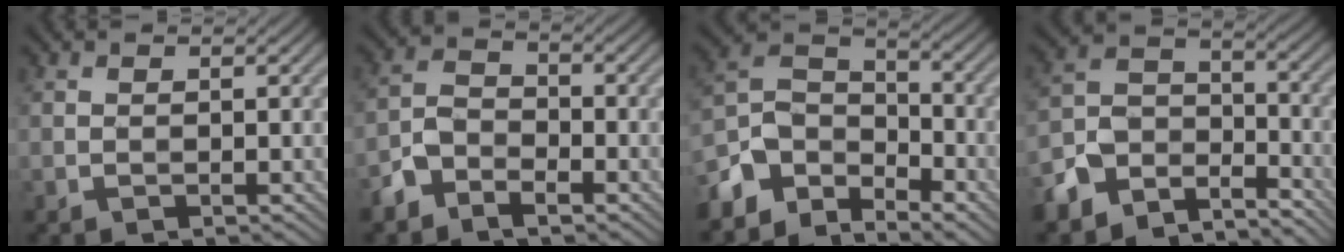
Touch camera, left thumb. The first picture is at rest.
{"total": 4.4, "force": [-3.2, 2.3, 2.1], "torque": [-0.042, 0.000, -0.075]}
{"total": 7.9, "force": [-6.1, 4.1, 3.0], "torque": [-0.052, -0.001, -0.139]}
{"total": 9.8, "force": [-7.7, 5.0, 3.5], "torque": [-0.071, -0.011, -0.158]}